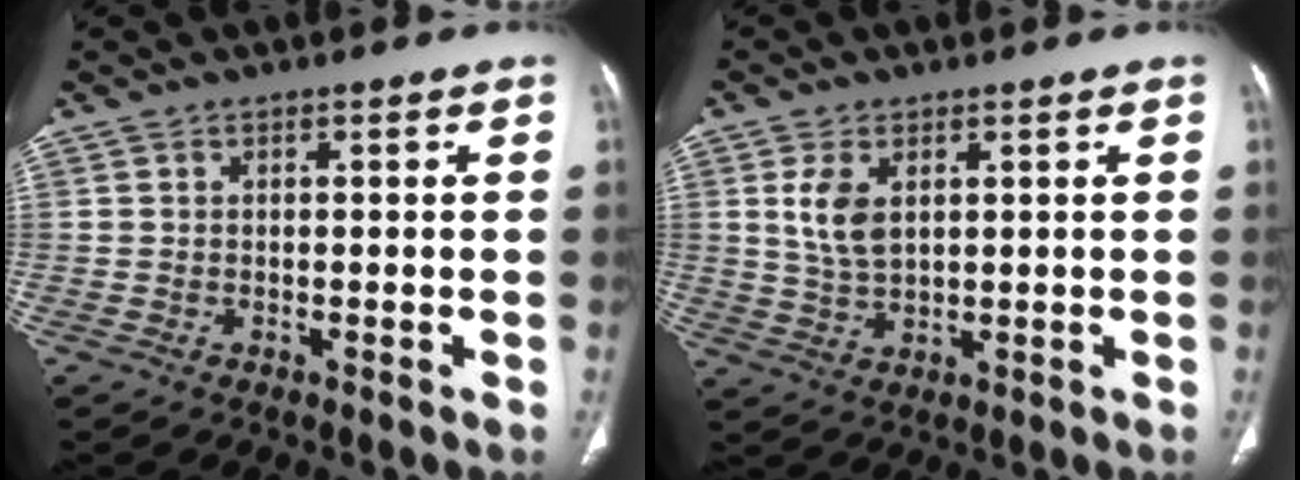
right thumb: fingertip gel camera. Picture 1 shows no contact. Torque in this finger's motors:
{"motor_torque": [1.04, 0.77, 0.55, -0.93, 0.13]}